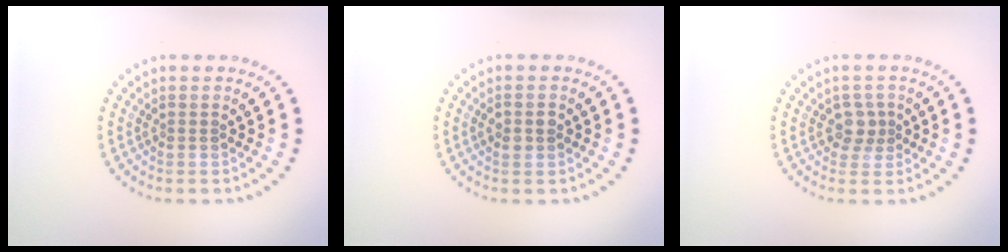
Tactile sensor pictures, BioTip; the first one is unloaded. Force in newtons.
{"total": 1.8, "press": 1.8, "slide": 0.0}
{"total": 1.9, "press": 1.5, "slide": 1.1}